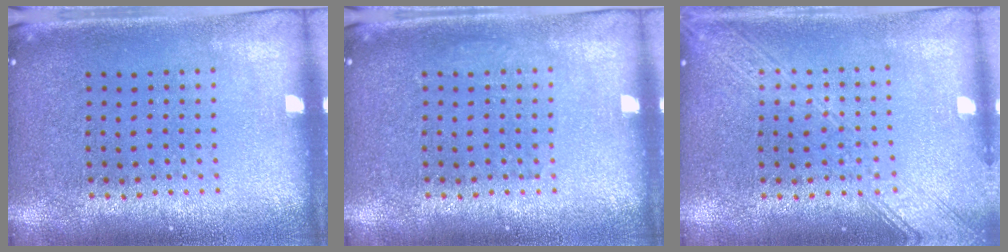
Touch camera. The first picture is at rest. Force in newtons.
{"total": 0.6, "press": 0.6, "slide": 0.1}
{"total": 3.5, "press": 3.5, "slide": 0.4}